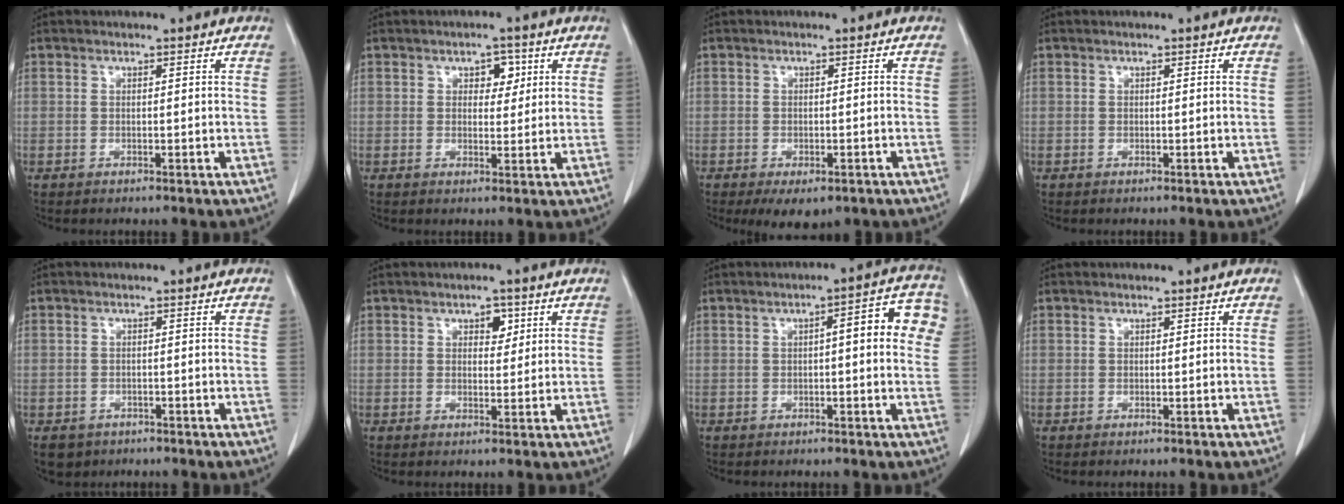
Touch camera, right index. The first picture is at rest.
{"total": 3.2, "force": [1.3, 2.0, 2.2], "torque": [-0.025, 0.006, 0.018]}
{"total": 4.9, "force": [-3.1, 2.4, 3.0], "torque": [-0.038, -0.006, -0.039]}
{"total": 0.0}
{"total": 3.8, "force": [-2.4, 2.9, 0.5], "torque": [-0.007, 0.004, -0.033]}
{"total": 2.7, "force": [1.2, 1.6, 1.8], "torque": [-0.022, 0.002, 0.018]}
{"total": 8.0, "force": [1.1, 1.8, 7.7], "torque": [-0.089, 0.028, 0.005]}
{"total": 0.0}